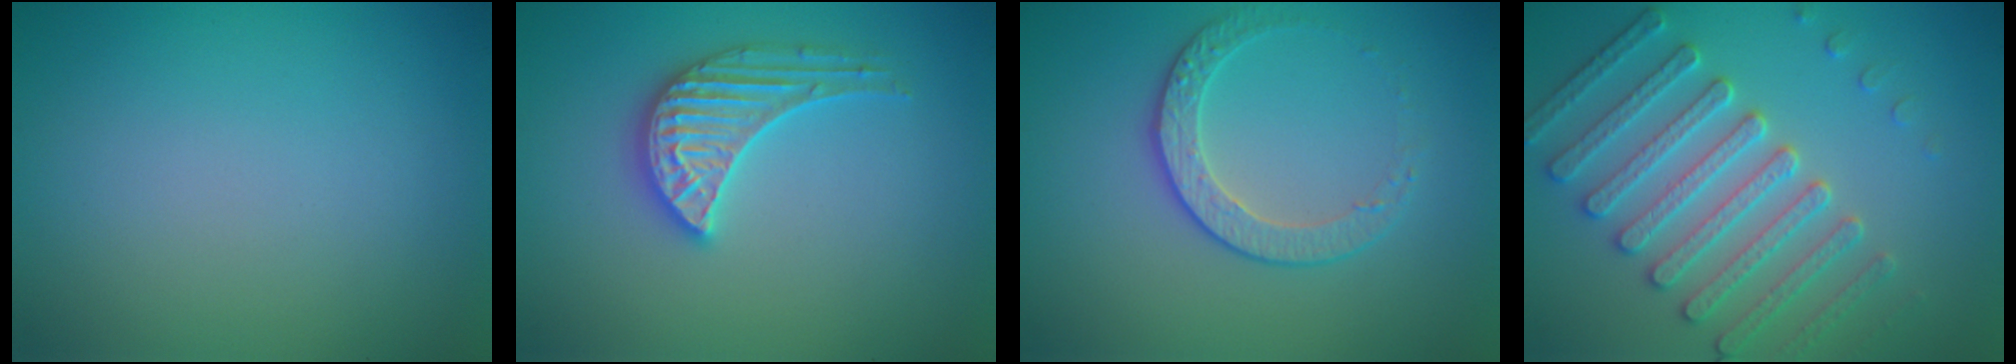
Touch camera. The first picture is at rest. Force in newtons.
{"total": 3.3, "press": 3.3, "slide": 0.4}
{"total": 2.4, "press": 1.9, "slide": 1.5}
{"total": 5.1, "press": 4.9, "slide": 1.3}